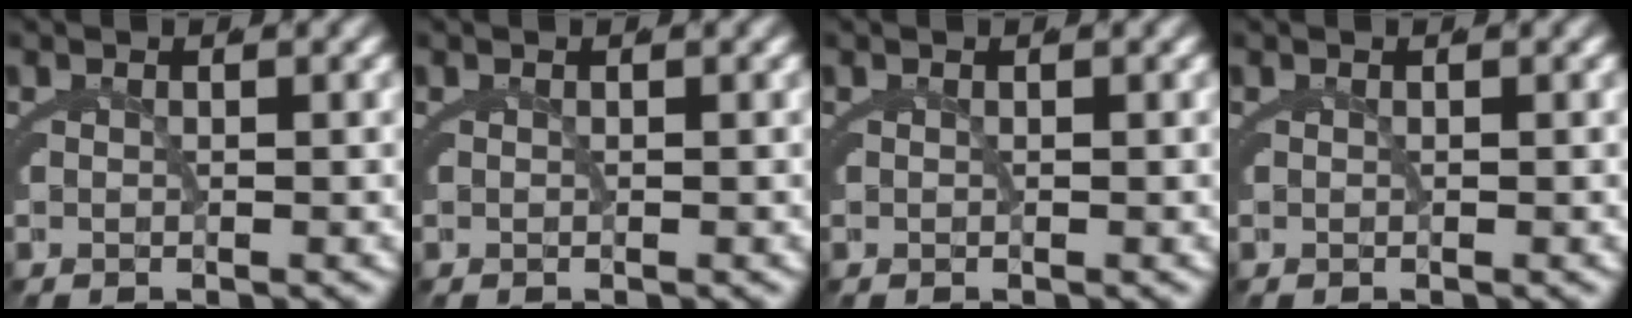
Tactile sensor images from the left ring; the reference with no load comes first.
{"total": 0.0}
{"total": 0.0}
{"total": 0.0}